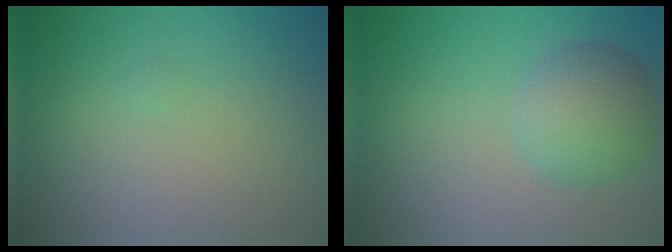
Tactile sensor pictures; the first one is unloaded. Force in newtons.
{"total": 4.2, "press": 4.2, "slide": 0.1}